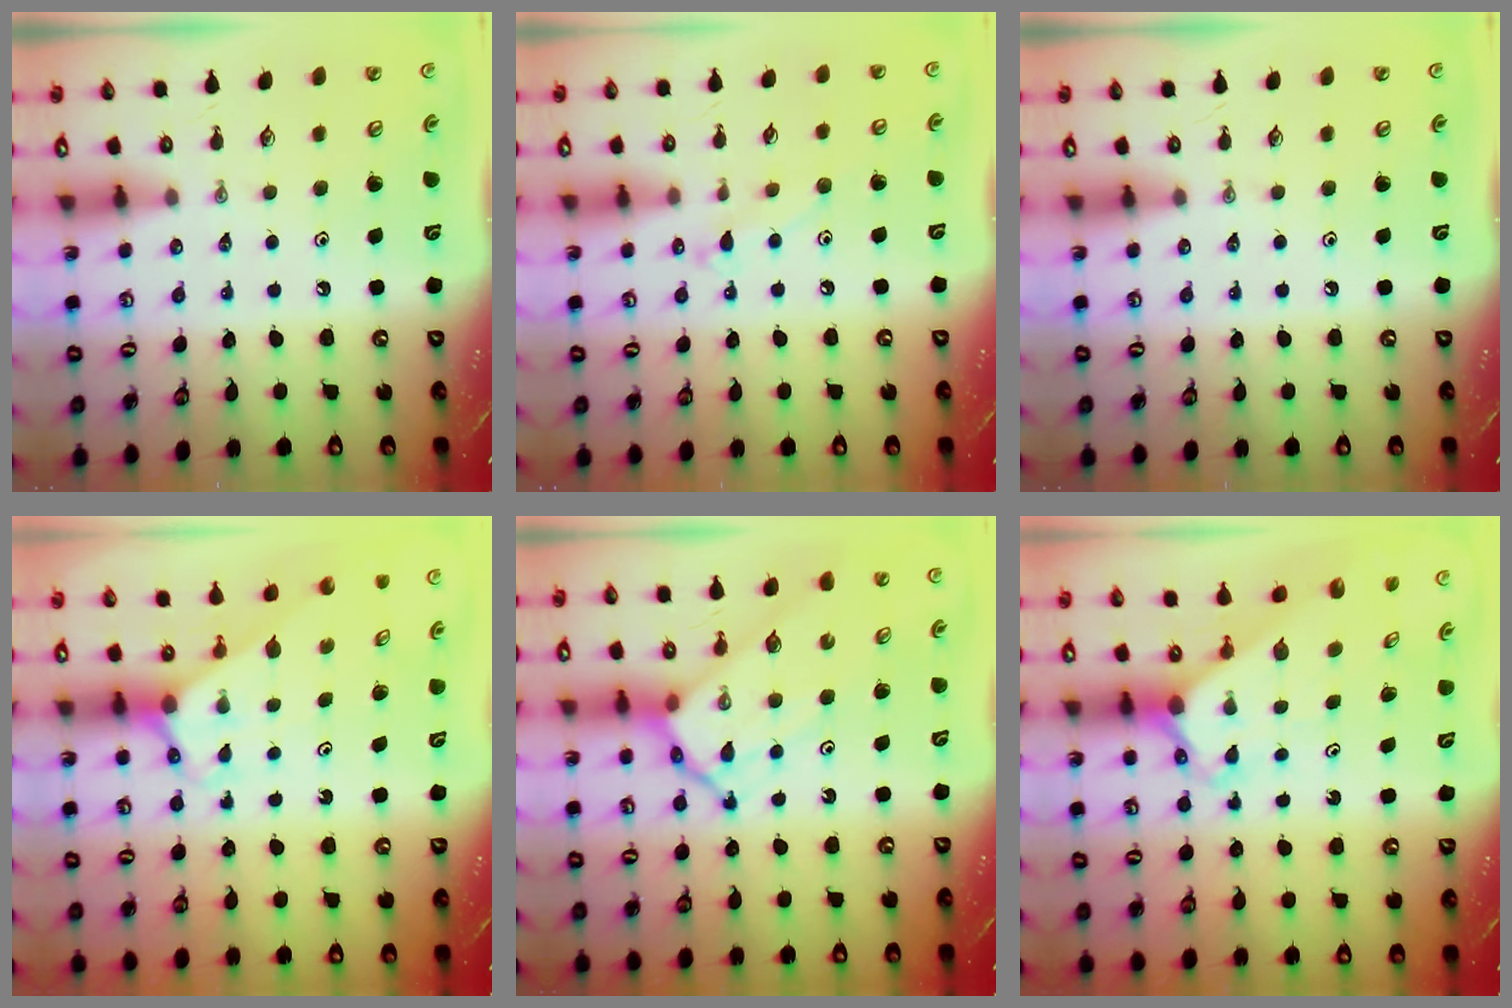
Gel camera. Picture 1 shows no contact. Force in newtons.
{"total": 6.8, "press": 6.8, "slide": 0.4}
{"total": 0.0}
{"total": 2.7, "press": 2.7, "slide": 0.2}
{"total": 9.0, "press": 8.9, "slide": 0.9}
{"total": 2.5, "press": 2.5, "slide": 0.1}